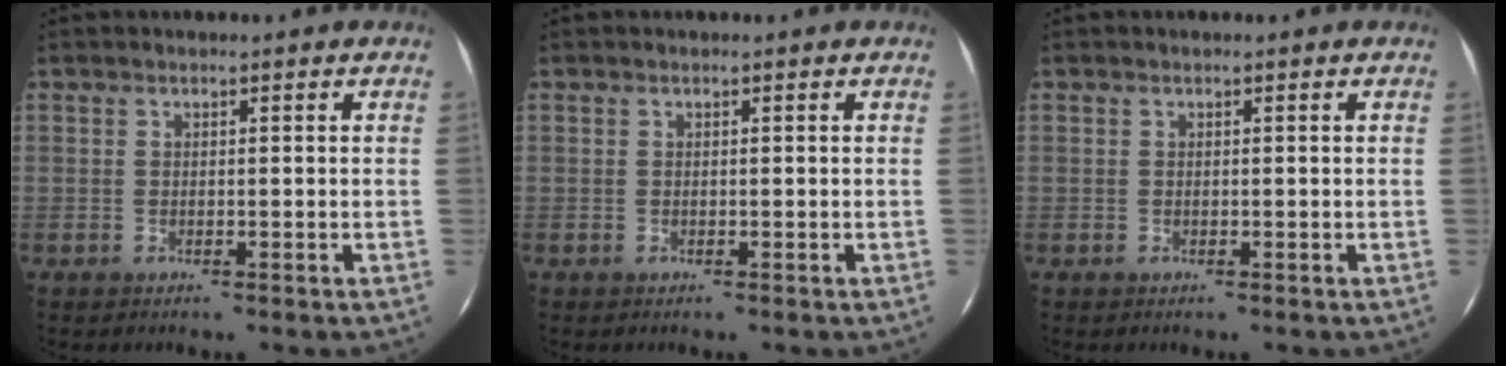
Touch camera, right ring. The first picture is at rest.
{"total": 0.0}
{"total": 0.0}